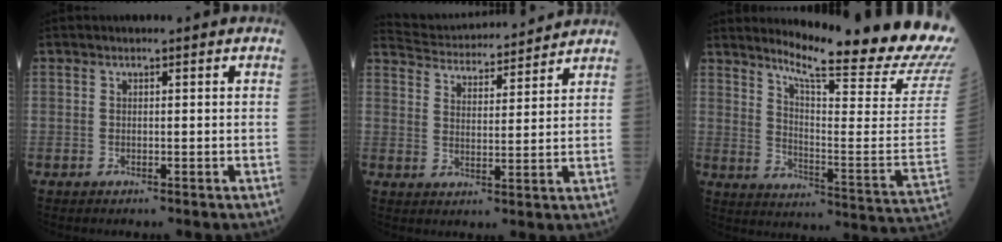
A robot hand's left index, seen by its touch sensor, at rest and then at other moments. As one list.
[{"total": 13.6, "force": [13.2, 1.5, 2.8], "torque": [-0.056, 0.025, 0.197]}, {"total": 23.0, "force": [20.5, -0.9, 10.4], "torque": [-0.170, -0.125, 0.261]}]